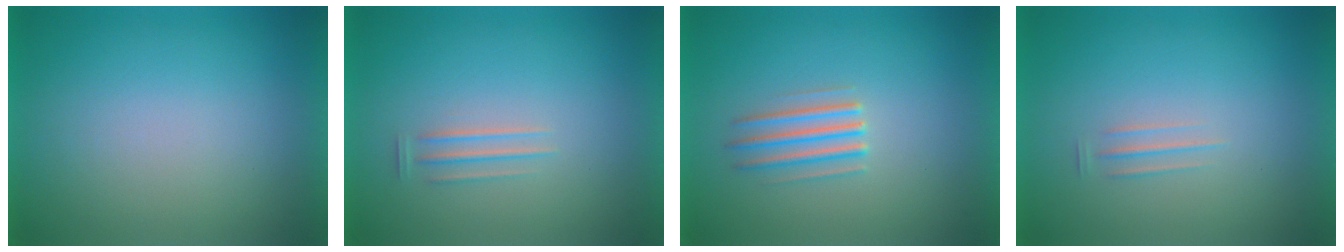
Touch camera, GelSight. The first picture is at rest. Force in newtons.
{"total": 1.2}
{"total": 2.8}
{"total": 1.5}